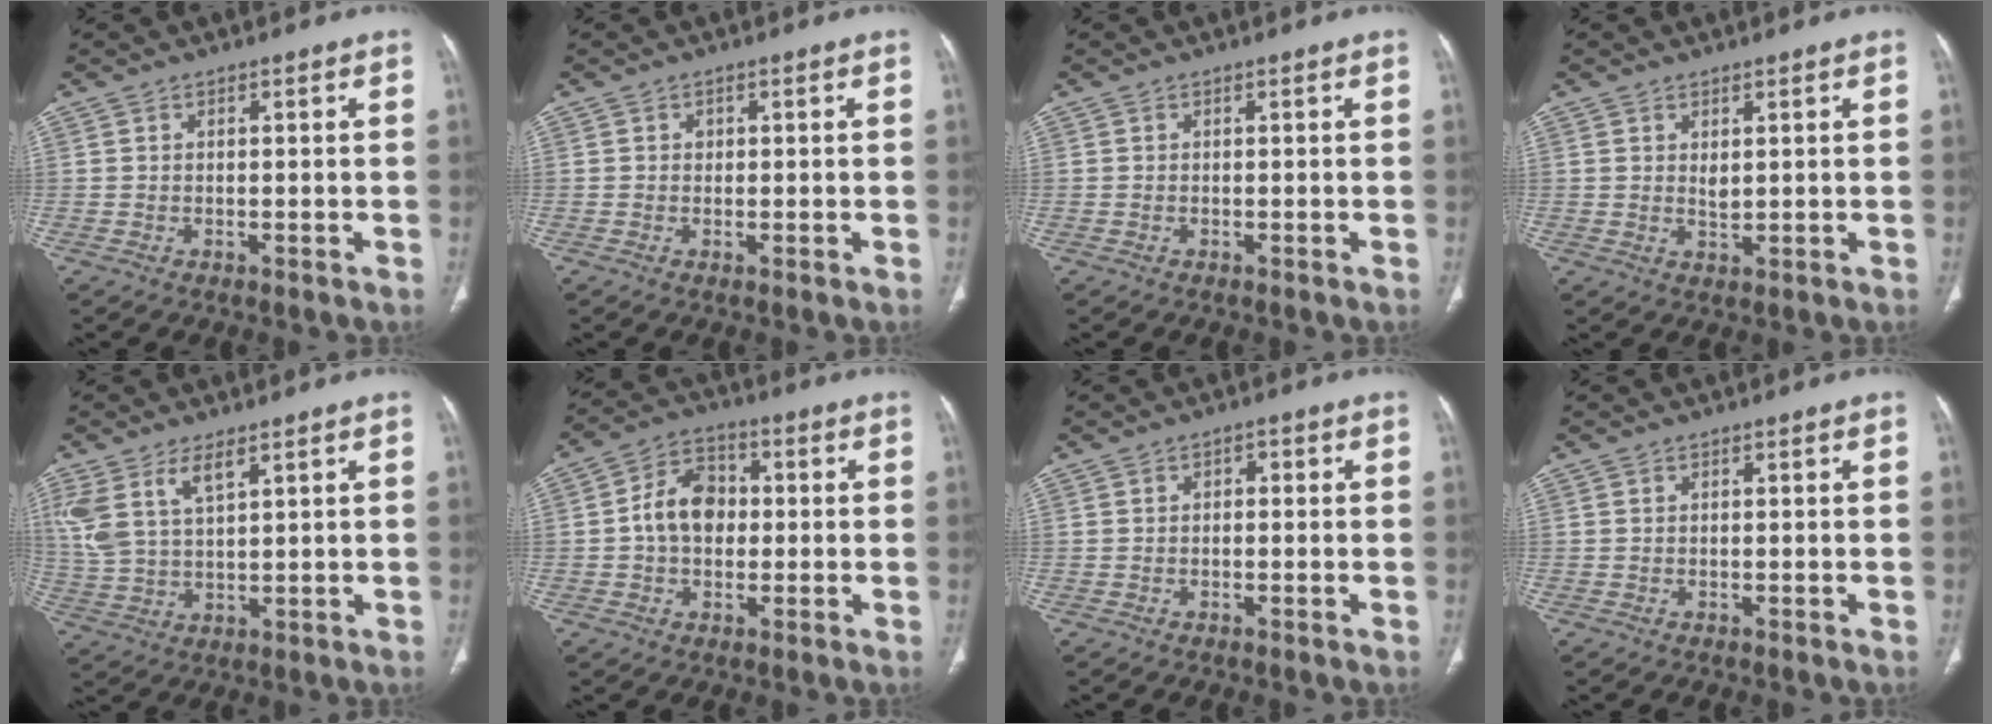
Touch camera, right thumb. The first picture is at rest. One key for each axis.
{"total": 0.8, "fx": 0.2, "fy": 0.7, "fz": 0.3, "tx": 0.000, "ty": 0.001, "tz": 0.002}
{"total": 0.0}
{"total": 1.9, "fx": 0.7, "fy": 0.9, "fz": 1.5, "tx": -0.025, "ty": -0.009, "tz": 0.018}
{"total": 8.7, "fx": 4.7, "fy": 3.7, "fz": 6.3, "tx": -0.141, "ty": -0.010, "tz": 0.104}
{"total": 9.3, "fx": 0.1, "fy": 6.9, "fz": 6.1, "tx": -0.082, "ty": 0.020, "tz": -0.008}
{"total": 1.4, "fx": 0.2, "fy": 1.0, "fz": 1.0, "tx": -0.007, "ty": 0.006, "tz": -0.002}
{"total": 0.0}